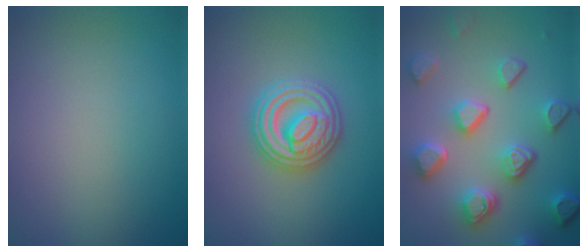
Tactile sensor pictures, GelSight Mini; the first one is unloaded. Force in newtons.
{"total": 4.8, "press": 4.7, "slide": 0.7}
{"total": 6.8, "press": 5.3, "slide": 4.3}